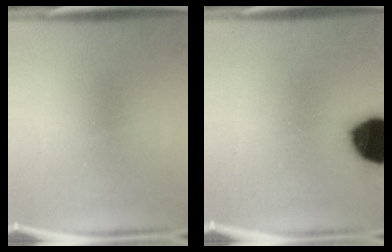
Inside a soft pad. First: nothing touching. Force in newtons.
{"total": 19.6}